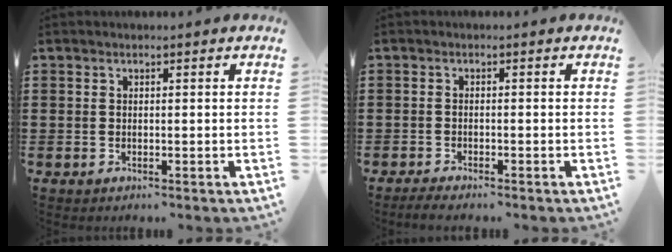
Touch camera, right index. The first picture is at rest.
{"total": 1.4, "force": [-1.4, 0.0, 0.4], "torque": [-0.008, -0.002, -0.025]}